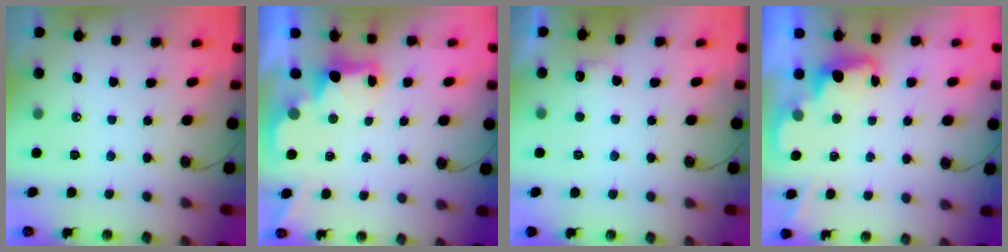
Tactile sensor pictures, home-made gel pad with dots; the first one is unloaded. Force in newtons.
{"total": 2.5, "press": 2.3, "slide": 0.8}
{"total": 6.0, "press": 5.9, "slide": 0.5}
{"total": 2.4, "press": 2.4, "slide": 0.5}